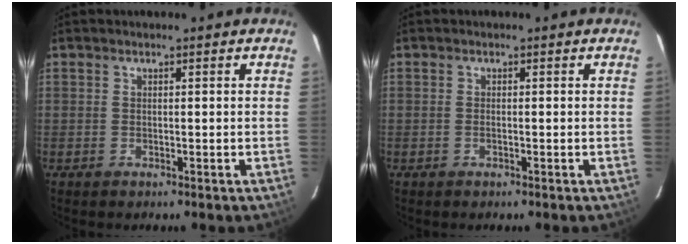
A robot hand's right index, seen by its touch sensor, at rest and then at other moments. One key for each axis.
{"total": 0.6, "fx": -0.3, "fy": 0.4, "fz": 0.4, "tx": -0.010, "ty": 0.000, "tz": -0.006}